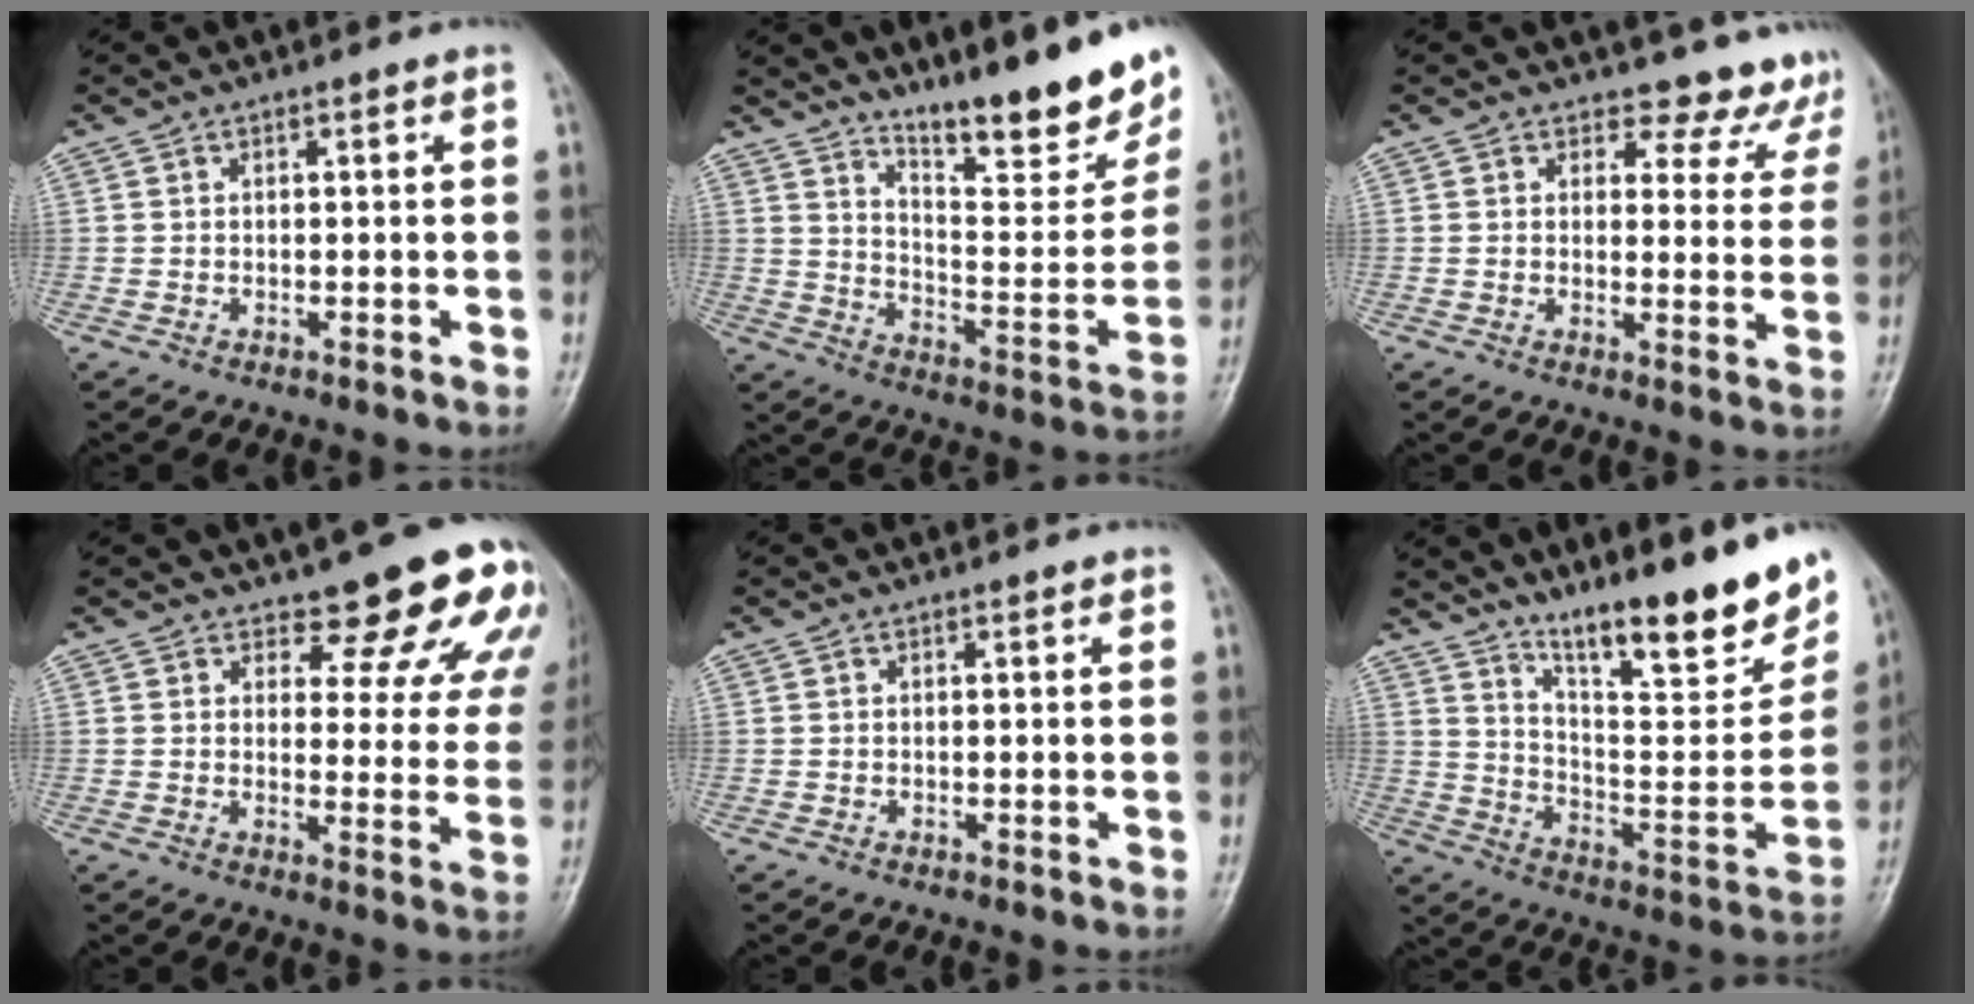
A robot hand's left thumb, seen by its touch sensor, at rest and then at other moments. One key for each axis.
{"total": 19.5, "fx": 15.0, "fy": 4.1, "fz": 11.8, "tx": -0.135, "ty": -0.111, "tz": 0.229}
{"total": 8.7, "fx": 7.8, "fy": 3.7, "fz": -0.2, "tx": 0.053, "ty": -0.052, "tz": 0.064}
{"total": 13.3, "fx": 10.7, "fy": 5.1, "fz": 6.1, "tx": -0.021, "ty": -0.073, "tz": 0.109}
{"total": 0.0}
{"total": 22.1, "fx": 15.5, "fy": 4.5, "fz": 15.0, "tx": -0.189, "ty": -0.091, "tz": 0.253}